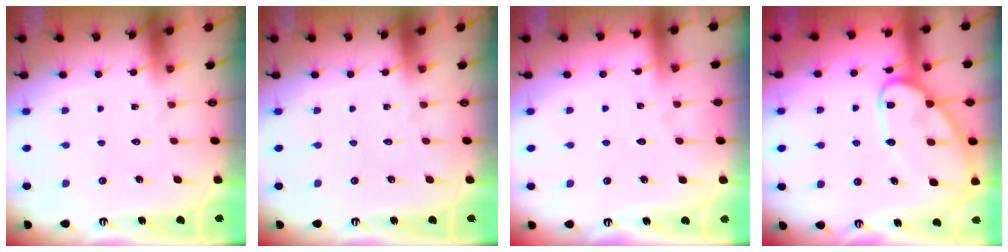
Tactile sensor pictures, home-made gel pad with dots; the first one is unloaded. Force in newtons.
{"total": 0.0}
{"total": 1.0, "press": 1.0, "slide": 0.2}
{"total": 14.8, "press": 14.7, "slide": 1.3}